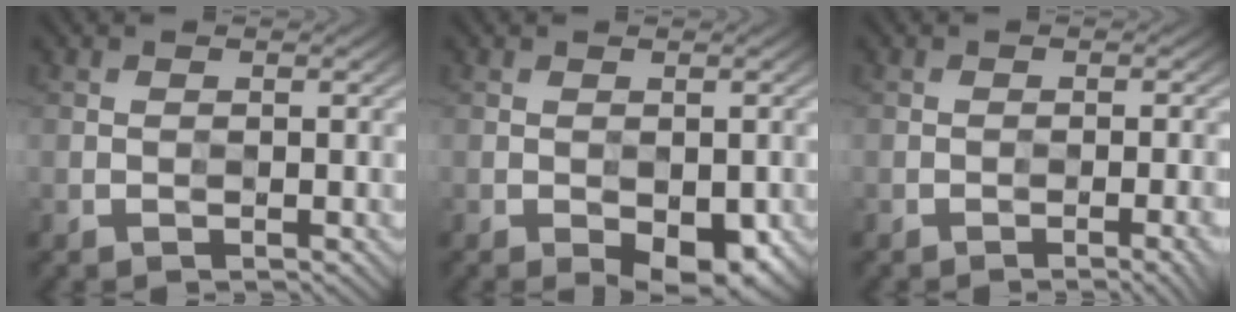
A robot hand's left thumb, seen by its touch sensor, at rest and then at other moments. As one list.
[{"total": 4.4, "force": [-2.6, 1.8, 3.0], "torque": [-0.045, -0.012, -0.033]}, {"total": 3.7, "force": [-2.3, 0.7, 2.8], "torque": [-0.023, -0.005, -0.023]}]